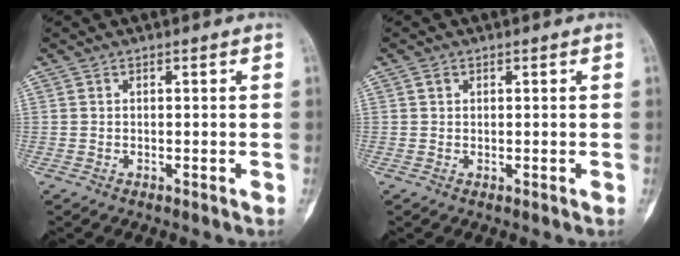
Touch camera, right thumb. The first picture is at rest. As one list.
[{"total": 0.8, "force": [0.4, 0.6, 0.2], "torque": [-0.001, -0.001, 0.006]}]